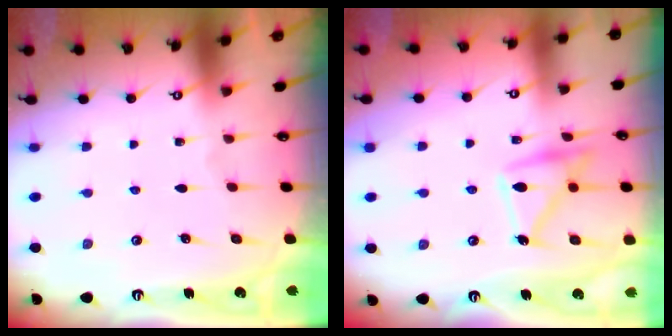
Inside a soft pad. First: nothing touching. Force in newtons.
{"total": 15.5, "press": 15.4, "slide": 1.1}